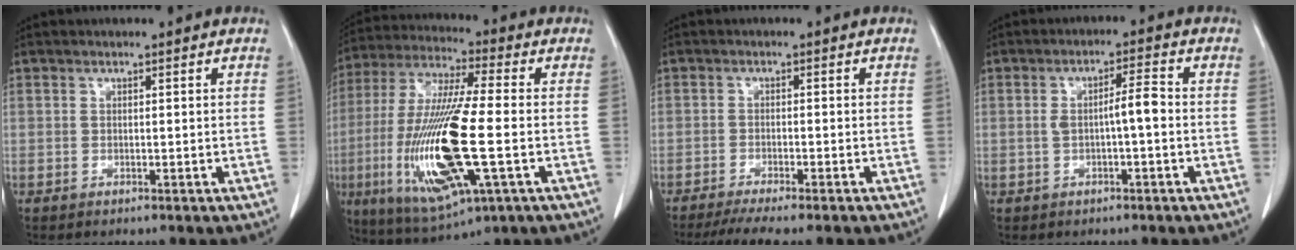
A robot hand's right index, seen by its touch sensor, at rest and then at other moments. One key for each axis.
{"total": 19.9, "fx": -4.4, "fy": 2.9, "fz": 19.2, "tx": -0.403, "ty": -0.022, "tz": -0.072}
{"total": 8.8, "fx": -7.5, "fy": 0.6, "fz": 4.6, "tx": -0.056, "ty": -0.012, "tz": -0.113}
{"total": 4.3, "fx": -0.4, "fy": 0.6, "fz": 4.3, "tx": -0.075, "ty": 0.013, "tz": -0.004}